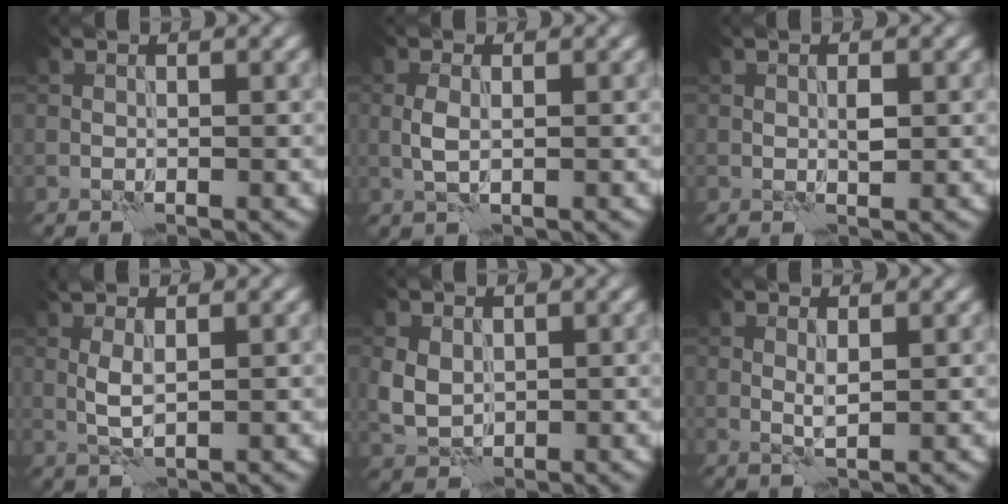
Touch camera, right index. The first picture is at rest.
{"total": 1.4, "force": [0.2, 0.6, 1.3], "torque": [-0.032, 0.000, 0.000]}
{"total": 0.9, "force": [0.4, 0.4, 0.7], "torque": [-0.015, -0.001, 0.006]}
{"total": 2.0, "force": [0.7, 0.5, 1.8], "torque": [-0.046, 0.003, 0.015]}
{"total": 3.1, "force": [0.5, 2.5, 1.7], "torque": [-0.043, -0.003, 0.009]}
{"total": 1.1, "force": [0.6, 0.2, 0.9], "torque": [-0.019, -0.001, 0.008]}